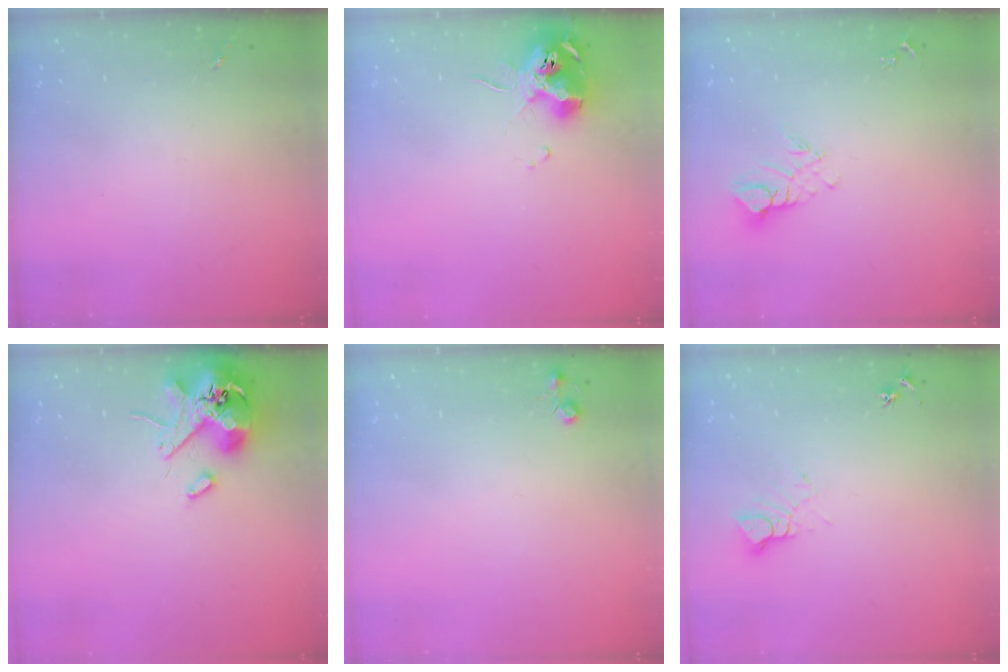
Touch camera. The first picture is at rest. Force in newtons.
{"total": 13.5, "press": 13.5, "slide": 1.2}
{"total": 7.9, "press": 7.8, "slide": 0.8}
{"total": 12.7, "press": 12.6, "slide": 1.9}
{"total": 4.4, "press": 4.4, "slide": 0.7}
{"total": 6.0, "press": 6.0, "slide": 0.4}